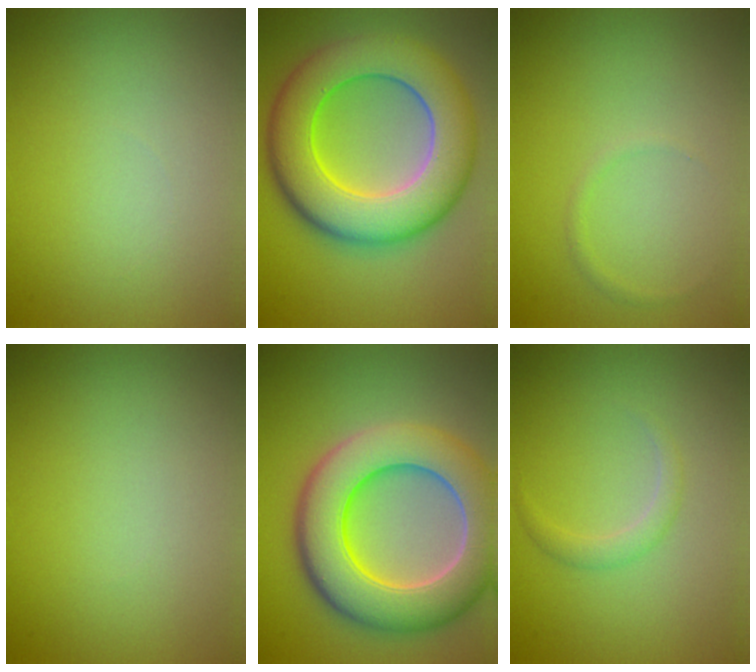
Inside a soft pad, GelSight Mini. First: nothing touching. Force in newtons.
{"total": 11.4, "press": 11.4, "slide": 0.7}
{"total": 0.6, "press": 0.6, "slide": 0.0}
{"total": 0.0}
{"total": 10.7, "press": 10.7, "slide": 0.8}
{"total": 1.3, "press": 1.2, "slide": 0.1}